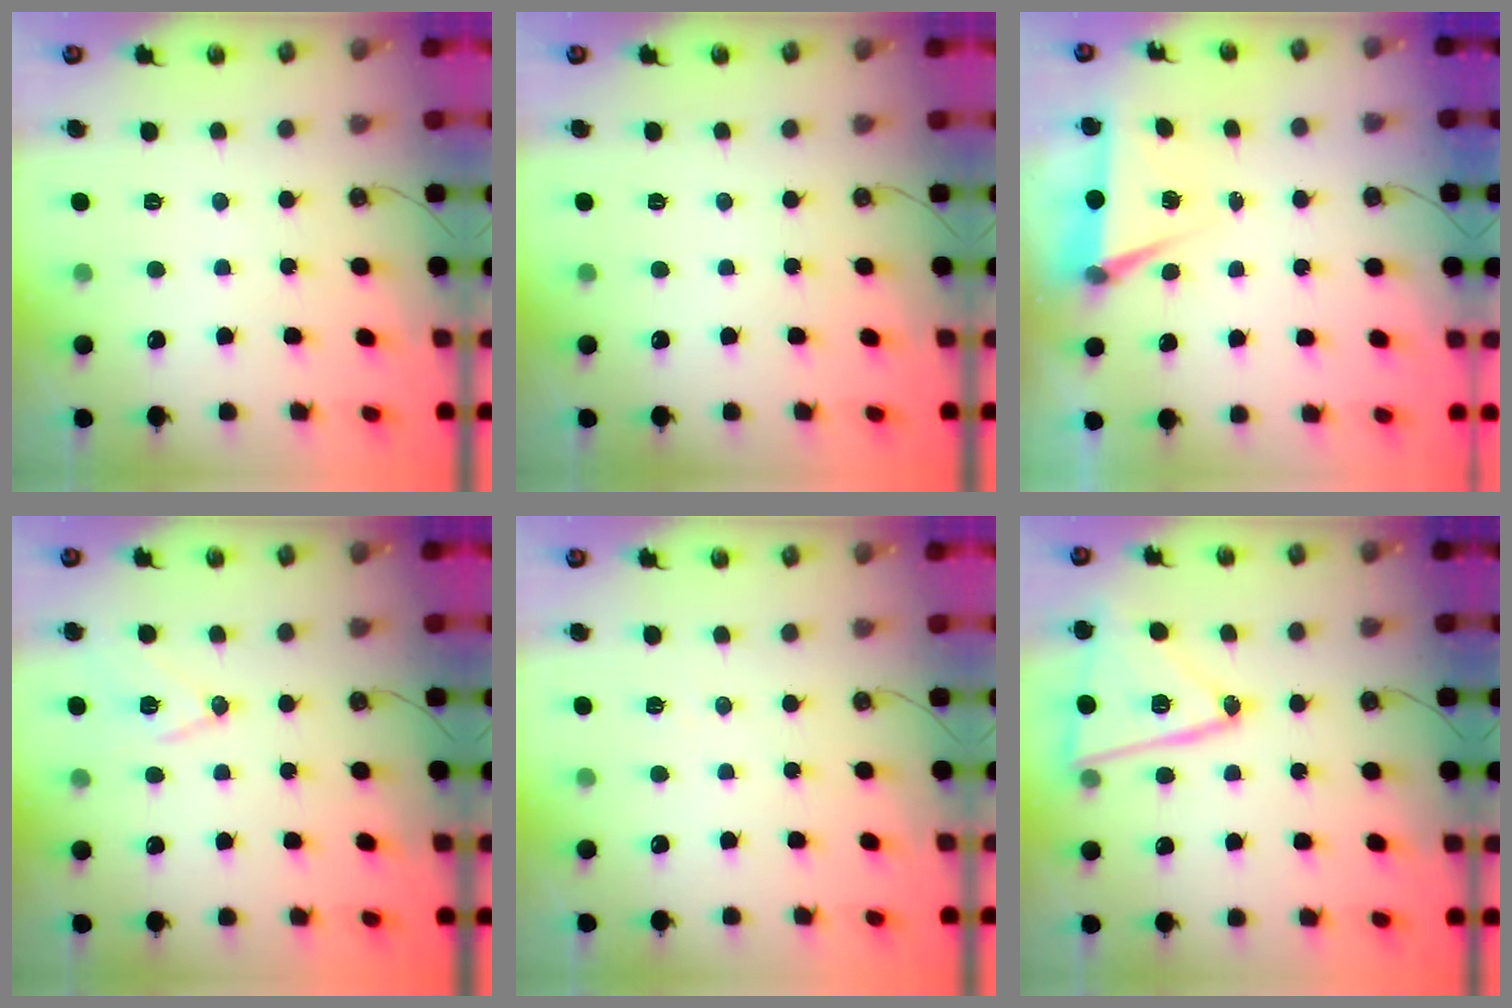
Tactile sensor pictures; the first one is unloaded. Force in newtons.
{"total": 0.0}
{"total": 6.3, "press": 4.4, "slide": 4.5}
{"total": 11.2, "press": 10.7, "slide": 3.3}
{"total": 4.8, "press": 2.1, "slide": 4.4}
{"total": 17.0, "press": 16.9, "slide": 1.2}